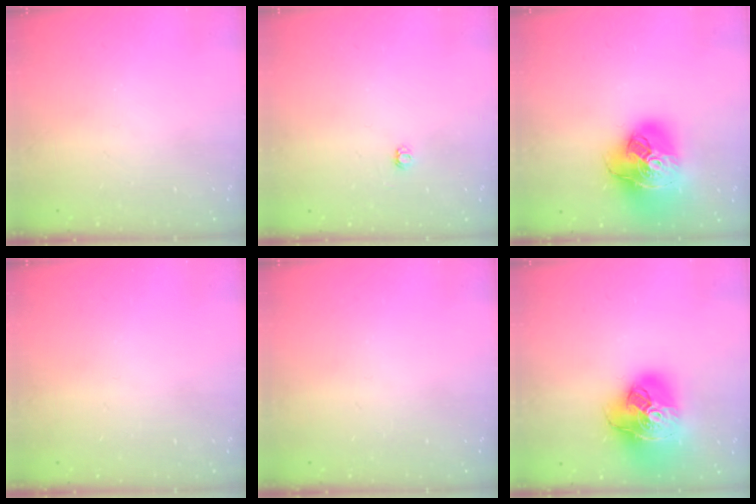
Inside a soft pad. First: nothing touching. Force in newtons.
{"total": 2.9, "press": 2.9, "slide": 0.3}
{"total": 23.6, "press": 23.5, "slide": 3.0}
{"total": 0.0}
{"total": 0.0}
{"total": 23.6, "press": 23.5, "slide": 3.0}